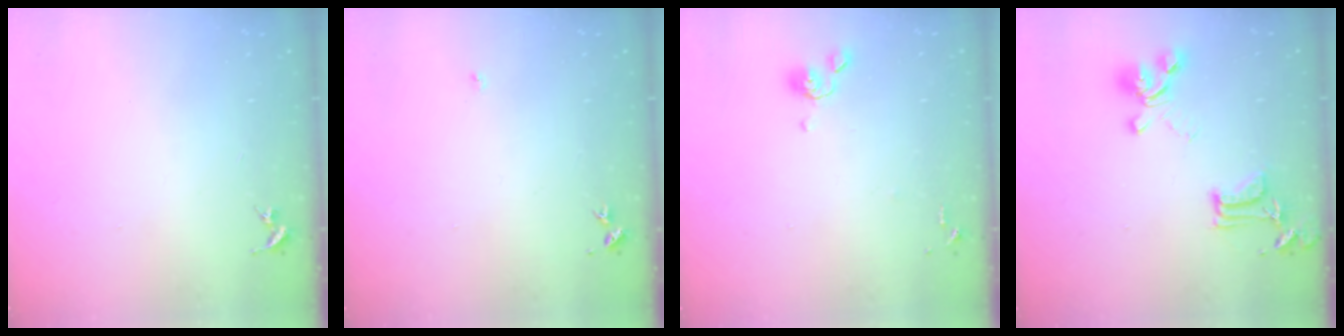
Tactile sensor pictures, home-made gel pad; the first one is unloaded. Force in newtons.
{"total": 3.0, "press": 3.0, "slide": 0.4}
{"total": 6.4, "press": 6.2, "slide": 1.5}
{"total": 15.9, "press": 15.9, "slide": 1.0}